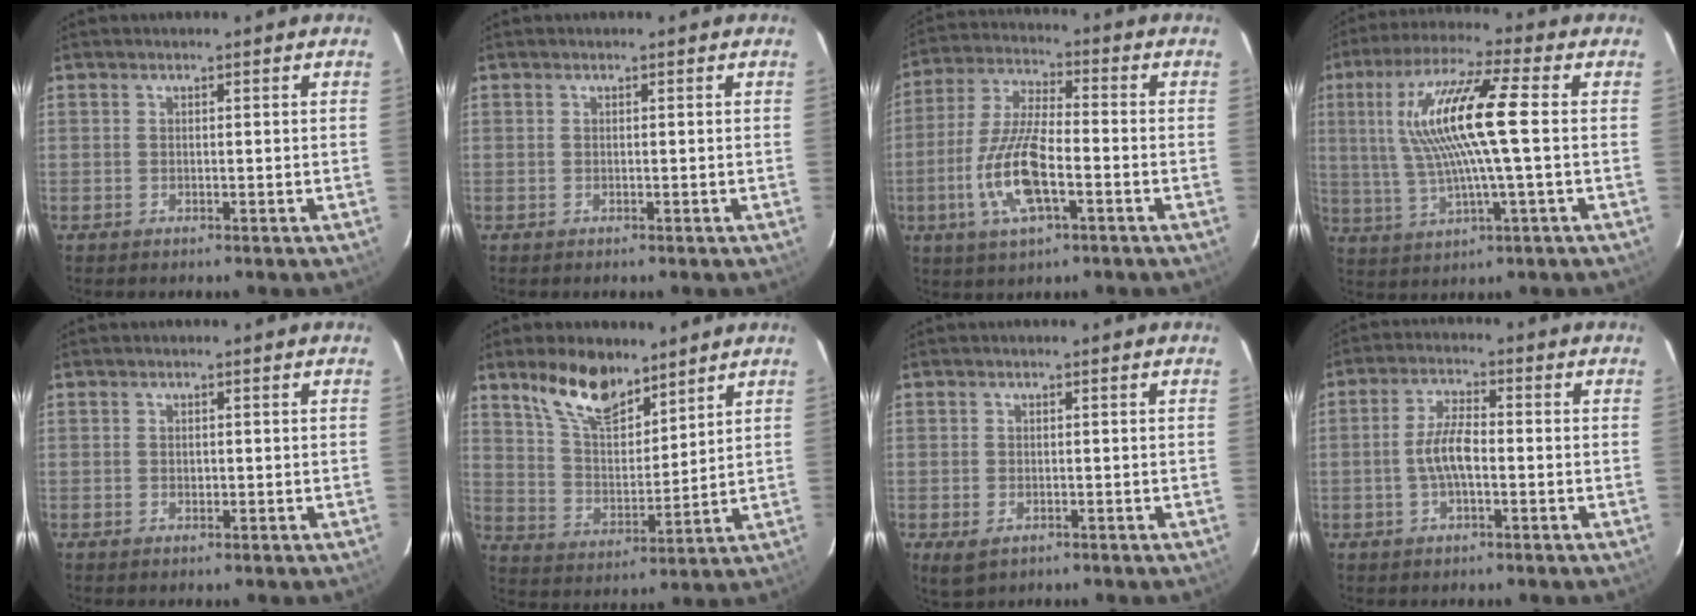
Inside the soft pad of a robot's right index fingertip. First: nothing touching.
{"total": 0.0}
{"total": 13.1, "force": [-4.4, 4.0, 11.6], "torque": [-0.248, -0.006, -0.085]}
{"total": 14.5, "force": [1.8, 1.3, 14.4], "torque": [-0.279, 0.010, 0.037]}
{"total": 0.8, "force": [0.0, 0.7, 0.4], "torque": [-0.006, 0.000, 0.000]}
{"total": 12.3, "force": [9.0, 5.2, 6.7], "torque": [-0.120, 0.005, 0.171]}
{"total": 3.1, "force": [-1.3, 2.1, 1.9], "torque": [-0.033, -0.009, -0.018]}
{"total": 5.8, "force": [-1.2, 1.9, 5.4], "torque": [-0.108, 0.007, -0.023]}